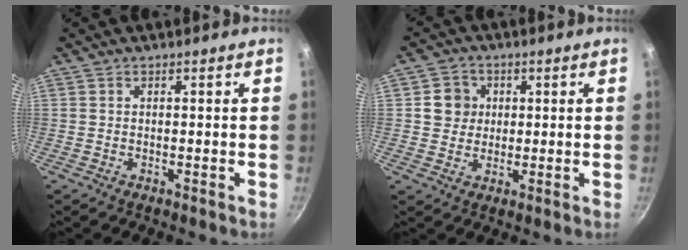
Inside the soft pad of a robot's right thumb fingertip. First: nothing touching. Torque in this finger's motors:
{"motor_torque": [0.15, 1.37, 0.19, -0.41, -0.02]}